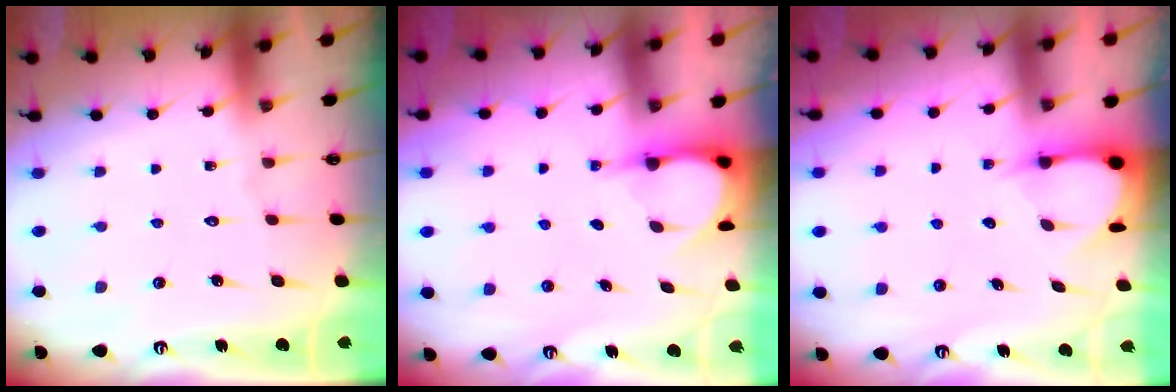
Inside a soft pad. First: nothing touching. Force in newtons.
{"total": 3.9, "press": 3.8, "slide": 0.3}
{"total": 3.4, "press": 3.4, "slide": 0.3}